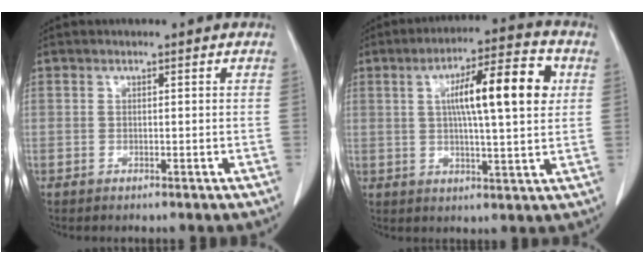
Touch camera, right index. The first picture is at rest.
{"total": 13.4, "force": [3.2, 2.0, 12.9], "torque": [-0.200, 0.023, 0.045]}